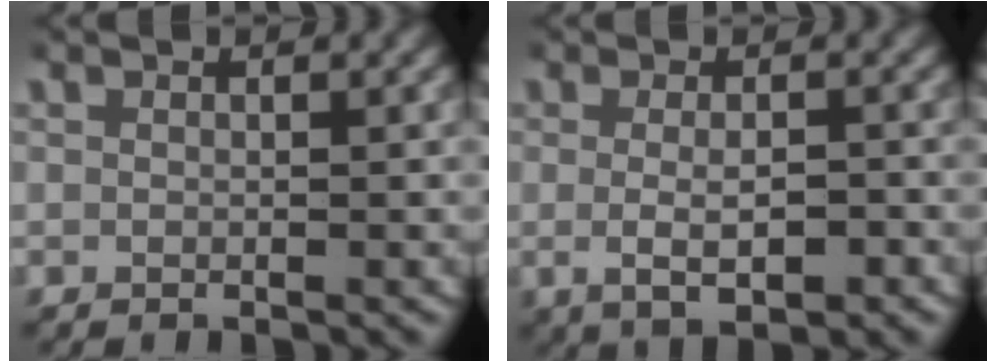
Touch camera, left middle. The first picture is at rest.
{"total": 3.6, "force": [-0.9, 1.3, 3.2], "torque": [-0.058, -0.006, -0.007]}